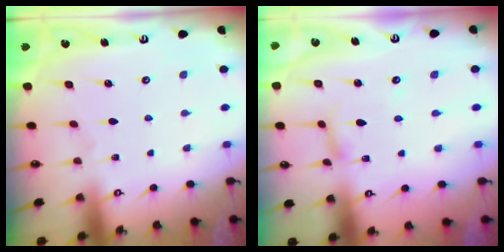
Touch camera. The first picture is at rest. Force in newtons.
{"total": 4.2, "press": 4.2, "slide": 0.3}